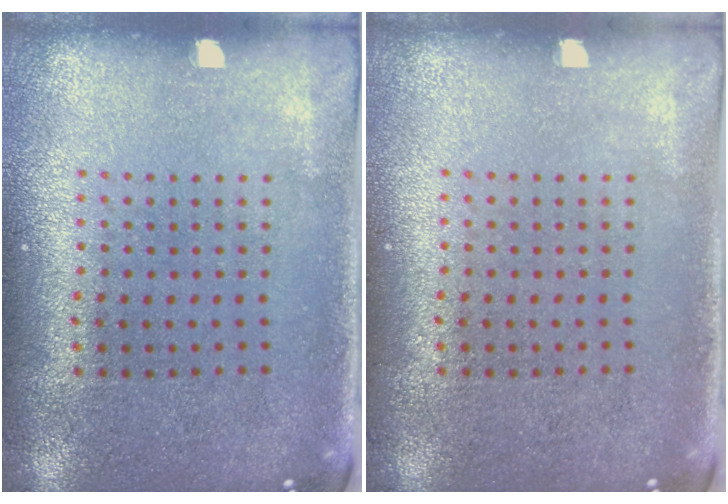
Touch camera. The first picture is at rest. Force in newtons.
{"total": 0.0}